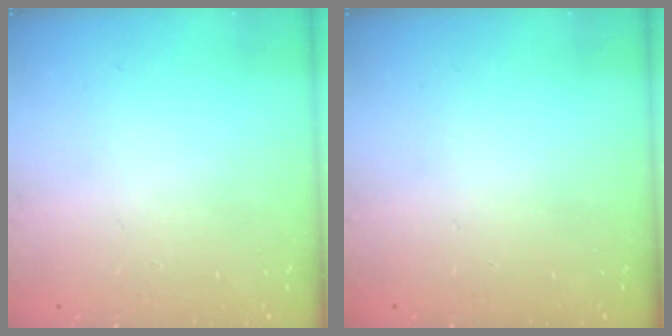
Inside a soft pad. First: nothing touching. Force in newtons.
{"total": 0.0}